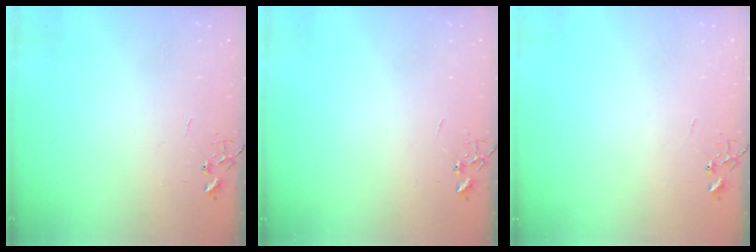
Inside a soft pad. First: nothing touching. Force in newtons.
{"total": 0.0}
{"total": 0.0}